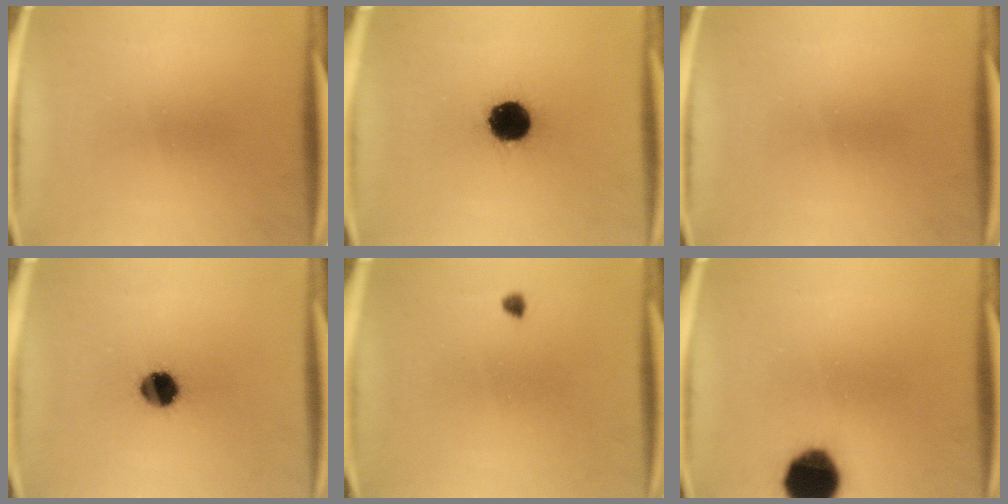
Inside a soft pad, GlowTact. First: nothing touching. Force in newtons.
{"total": 13.5}
{"total": 0.0}
{"total": 7.9}
{"total": 1.0}
{"total": 13.1}